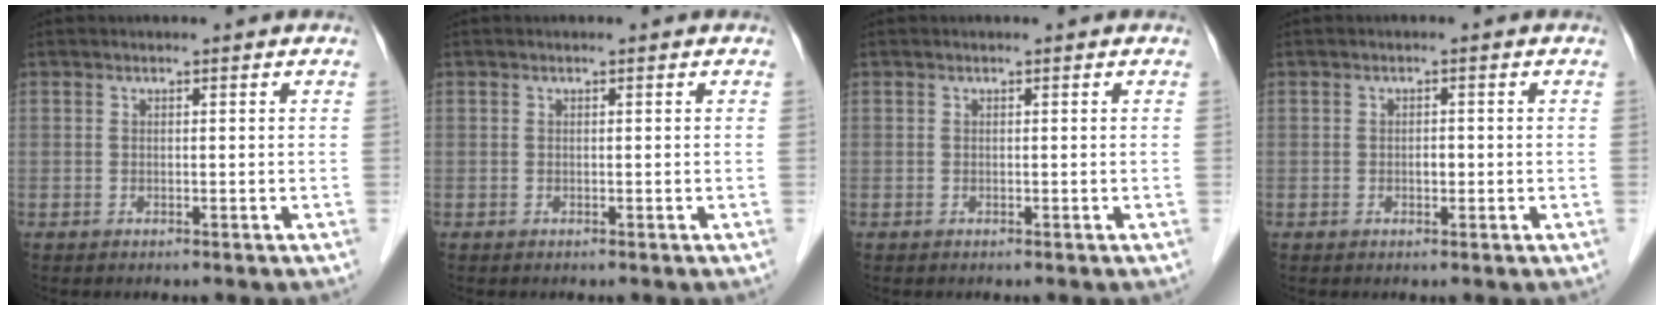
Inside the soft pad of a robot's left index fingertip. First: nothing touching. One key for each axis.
{"total": 0.0}
{"total": 0.0}
{"total": 1.1, "fx": -0.4, "fy": 0.6, "fz": 0.8, "tx": -0.014, "ty": -0.002, "tz": -0.008}